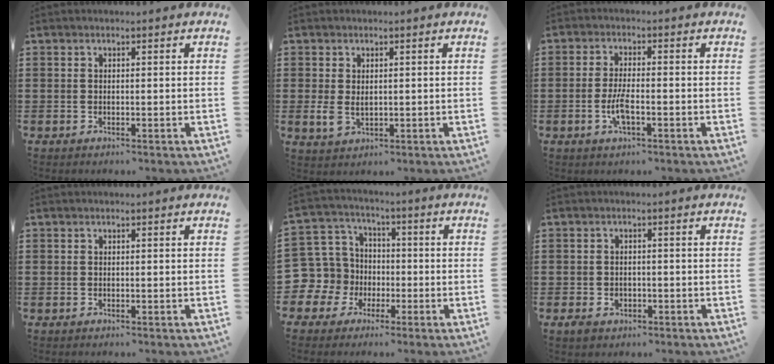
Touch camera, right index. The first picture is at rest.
{"total": 2.4, "force": [0.2, 1.5, 1.9], "torque": [-0.045, 0.000, 0.003]}
{"total": 4.1, "force": [-1.4, 1.1, 3.7], "torque": [-0.084, -0.003, -0.032]}
{"total": 0.0}
{"total": 9.0, "force": [-1.7, 8.8, 1.5], "torque": [-0.100, 0.000, -0.033]}
{"total": 1.6, "force": [-0.8, 1.2, 0.7], "torque": [-0.016, 0.001, -0.019]}